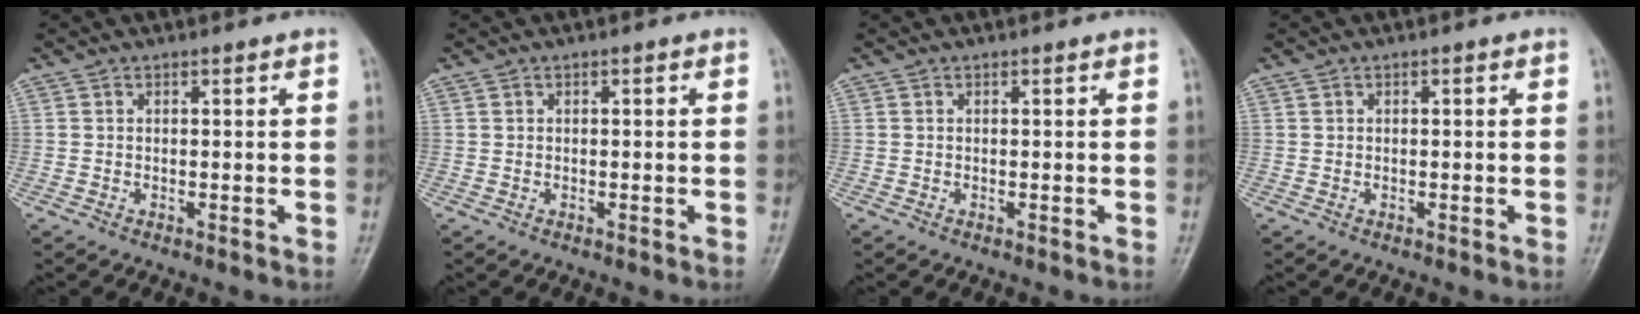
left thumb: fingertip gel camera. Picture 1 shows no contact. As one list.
[{"total": 0.0}, {"total": 0.0}, {"total": 0.0}]